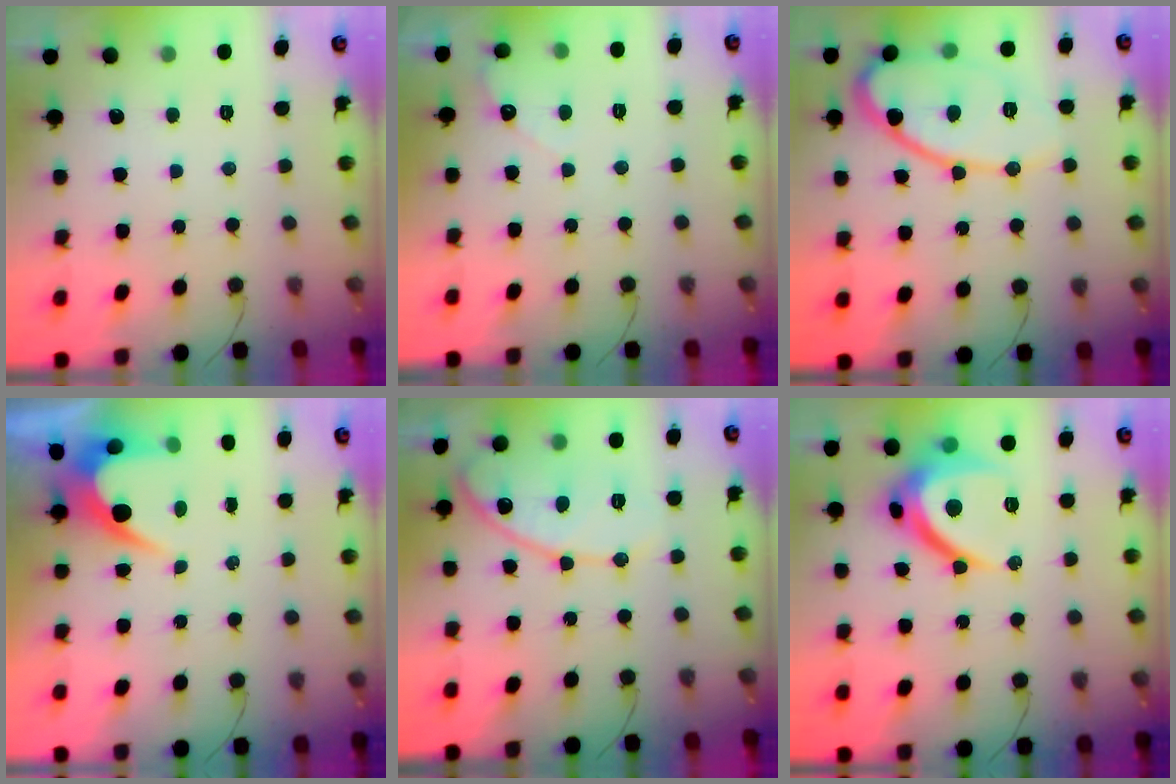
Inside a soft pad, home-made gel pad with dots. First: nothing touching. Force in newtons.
{"total": 2.6, "press": 2.6, "slide": 0.2}
{"total": 15.3, "press": 15.2, "slide": 1.1}
{"total": 6.1, "press": 6.1, "slide": 0.3}
{"total": 13.4, "press": 13.3, "slide": 1.1}
{"total": 11.4, "press": 11.4, "slide": 0.7}